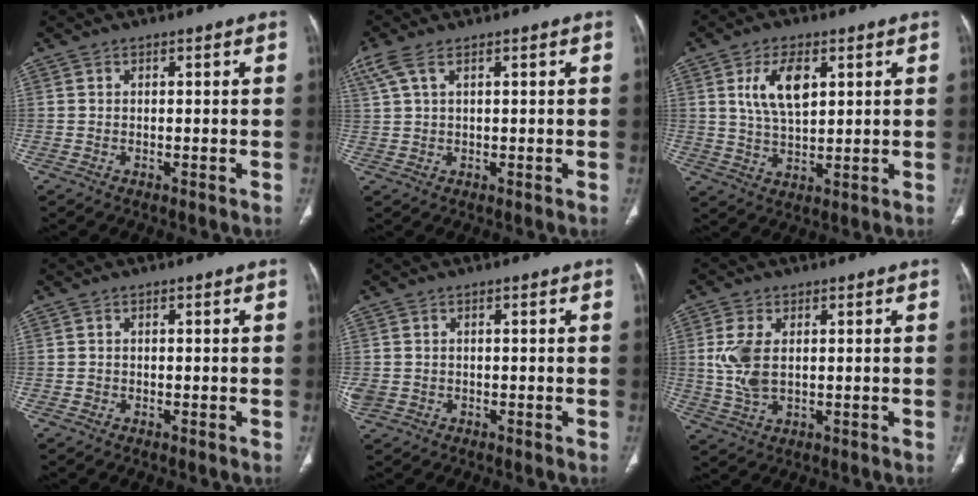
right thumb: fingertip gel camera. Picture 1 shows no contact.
{"total": 4.7, "force": [2.5, 1.6, 3.6], "torque": [-0.105, 0.018, 0.060]}
{"total": 8.7, "force": [3.0, 4.5, 6.9], "torque": [-0.120, -0.009, 0.061]}
{"total": 0.5, "force": [-0.2, 0.5, 0.1], "torque": [0.002, 0.004, -0.004]}
{"total": 2.9, "force": [-0.5, 2.5, 1.4], "torque": [-0.039, 0.006, -0.003]}
{"total": 7.1, "force": [1.0, 4.1, 5.7], "torque": [-0.133, -0.003, 0.024]}